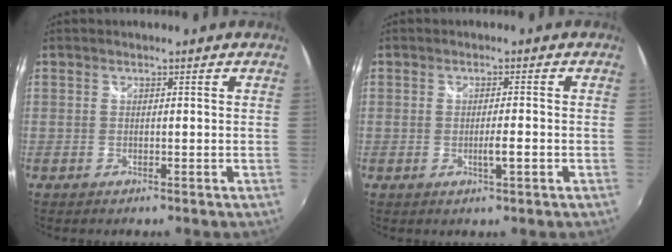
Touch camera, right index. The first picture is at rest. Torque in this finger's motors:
{"motor_torque": [0.46, 0.25, 0.04, 0.01]}